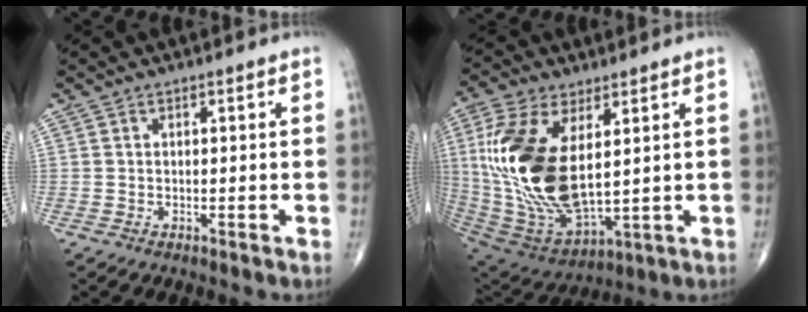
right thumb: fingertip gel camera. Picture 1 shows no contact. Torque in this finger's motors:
{"motor_torque": [1.51, 3.50, 1.85, 0.17, 0.81]}